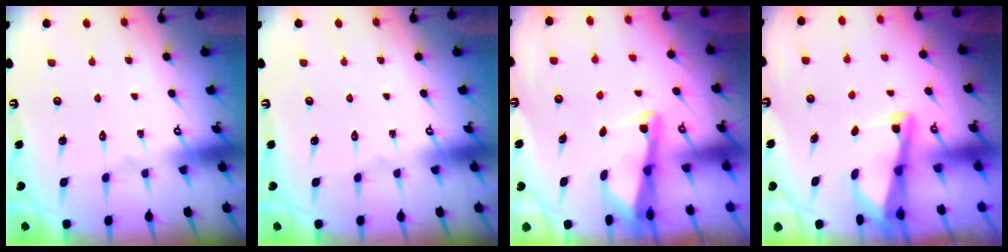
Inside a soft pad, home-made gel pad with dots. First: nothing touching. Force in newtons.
{"total": 0.0}
{"total": 2.8, "press": 2.8, "slide": 0.2}
{"total": 2.9, "press": 2.9, "slide": 0.4}